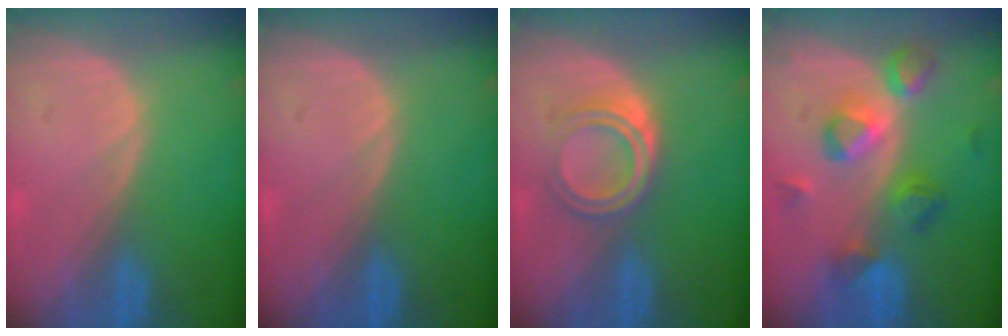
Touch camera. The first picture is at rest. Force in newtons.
{"total": 0.0}
{"total": 5.1, "press": 4.5, "slide": 2.4}
{"total": 7.4, "press": 7.4, "slide": 0.8}